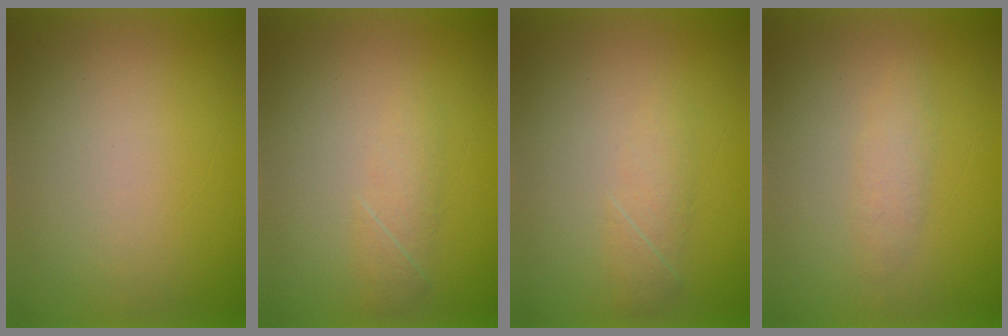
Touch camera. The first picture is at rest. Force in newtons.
{"total": 2.2}
{"total": 2.2}
{"total": 1.9}